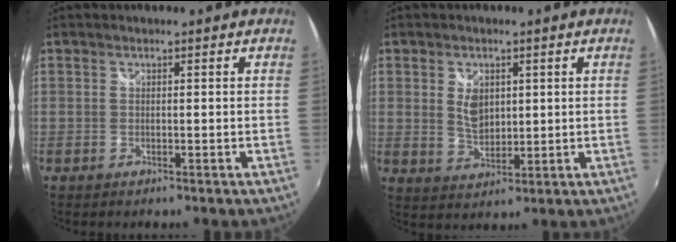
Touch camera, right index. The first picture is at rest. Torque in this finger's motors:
{"motor_torque": [0.13, 0.14, 0.11, 0.04]}